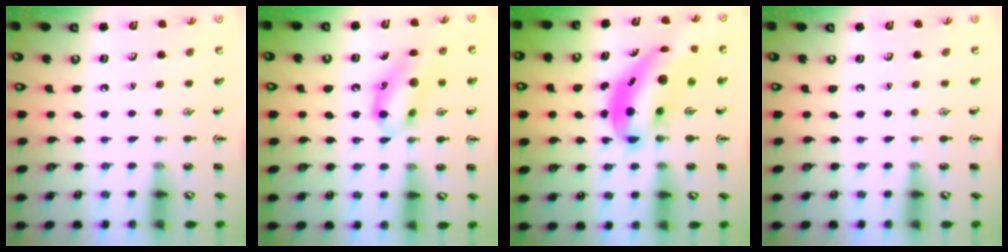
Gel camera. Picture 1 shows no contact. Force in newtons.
{"total": 12.6, "press": 12.4, "slide": 2.4}
{"total": 7.7, "press": 7.6, "slide": 1.4}
{"total": 0.0}